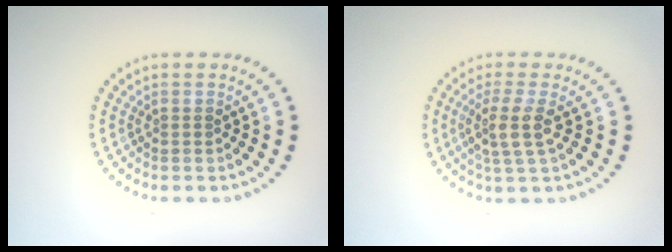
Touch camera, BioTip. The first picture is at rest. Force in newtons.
{"total": 3.0, "press": 2.4, "slide": 1.8}